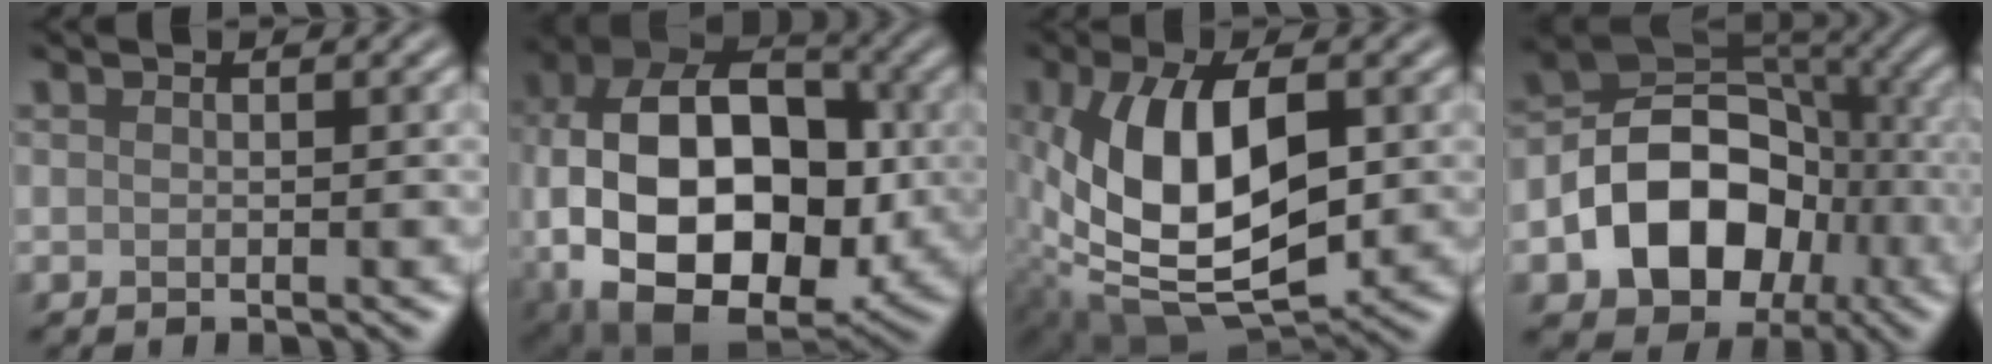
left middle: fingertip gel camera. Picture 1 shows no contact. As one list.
[{"total": 18.0, "force": [-2.1, 12.0, 13.3], "torque": [-0.239, -0.006, -0.034]}, {"total": 12.4, "force": [0.2, 6.8, 10.4], "torque": [-0.209, -0.002, 0.010]}, {"total": 11.5, "force": [-3.6, 8.4, 6.9], "torque": [-0.105, 0.003, -0.062]}]